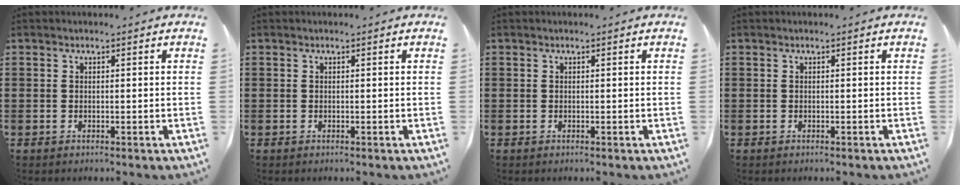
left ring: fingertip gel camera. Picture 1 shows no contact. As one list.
[{"total": 0.0}, {"total": 0.0}, {"total": 0.0}]